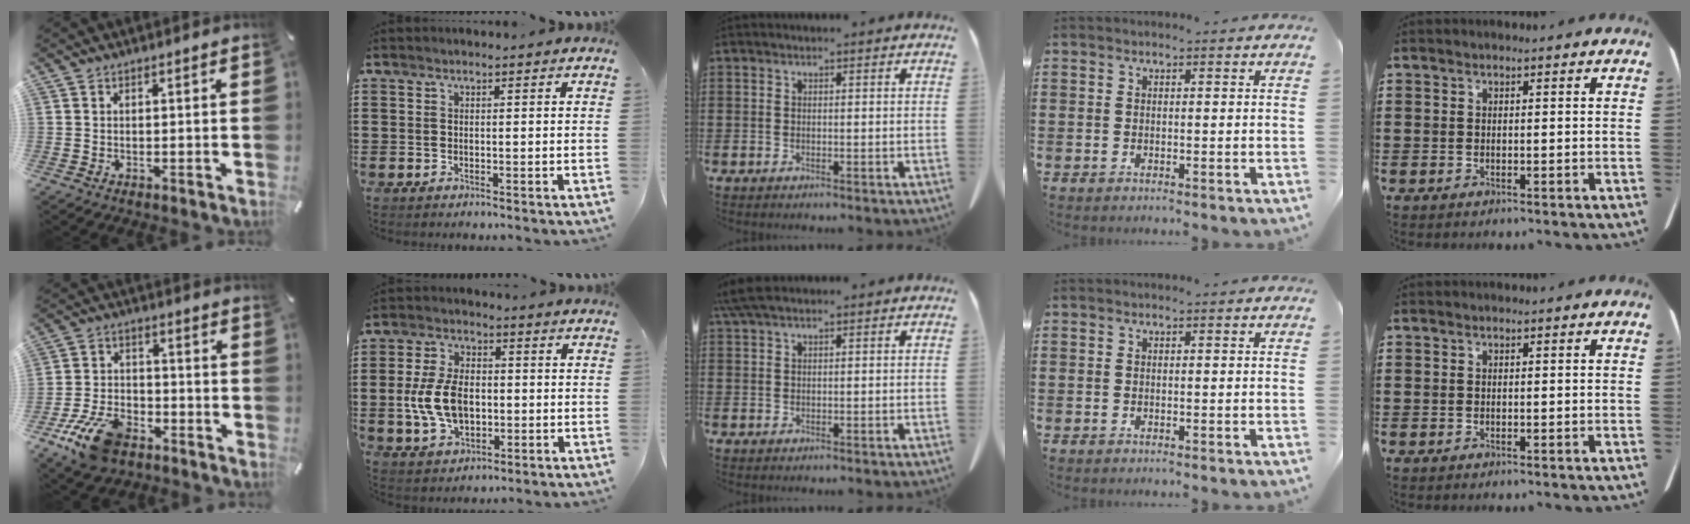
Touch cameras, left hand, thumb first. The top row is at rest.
{"thumb": {"total": 12.9, "force": [-8.1, 7.0, 7.2], "torque": [-0.132, 0.048, -0.143]}, "index": {"total": 9.1, "force": [-0.8, 5.6, 7.1], "torque": [-0.162, 0.008, -0.018]}, "middle": {"total": 3.1, "force": [2.1, 0.7, 2.2], "torque": [-0.048, 0.005, 0.040]}}